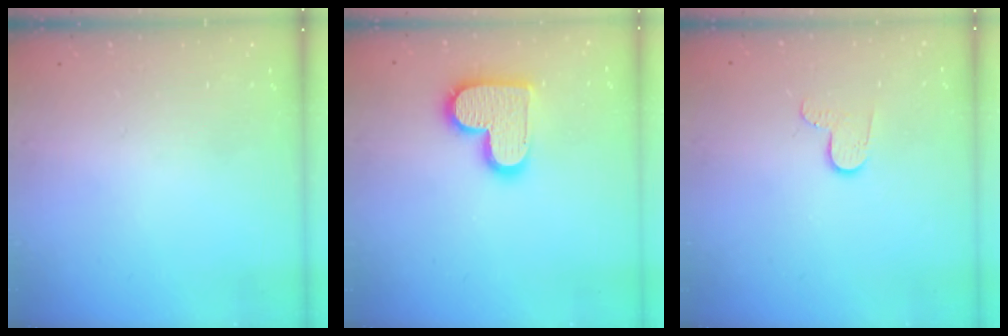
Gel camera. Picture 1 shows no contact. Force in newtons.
{"total": 15.1, "press": 15.1, "slide": 1.1}
{"total": 6.4, "press": 6.4, "slide": 0.5}